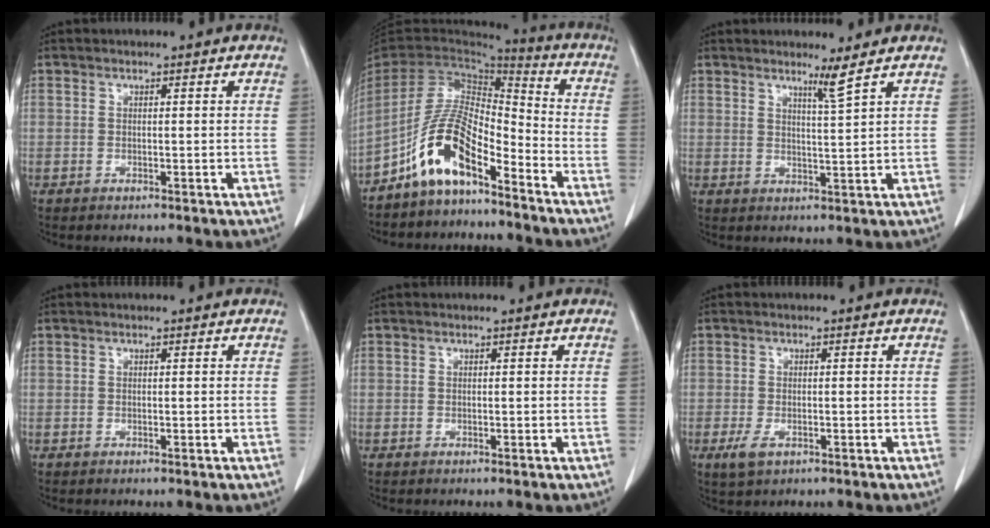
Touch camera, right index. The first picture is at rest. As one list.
[{"total": 11.1, "force": [-7.0, 3.7, 7.7], "torque": [-0.170, 0.021, -0.134]}, {"total": 2.7, "force": [2.0, -1.2, 1.4], "torque": [-0.032, -0.018, 0.039]}, {"total": 0.0}, {"total": 0.0}, {"total": 2.8, "force": [-1.3, 1.4, 2.0], "torque": [-0.044, -0.003, -0.017]}]